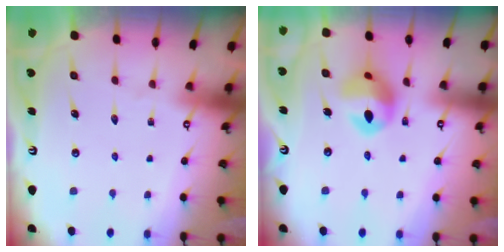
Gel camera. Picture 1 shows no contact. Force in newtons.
{"total": 11.9, "press": 11.8, "slide": 1.5}